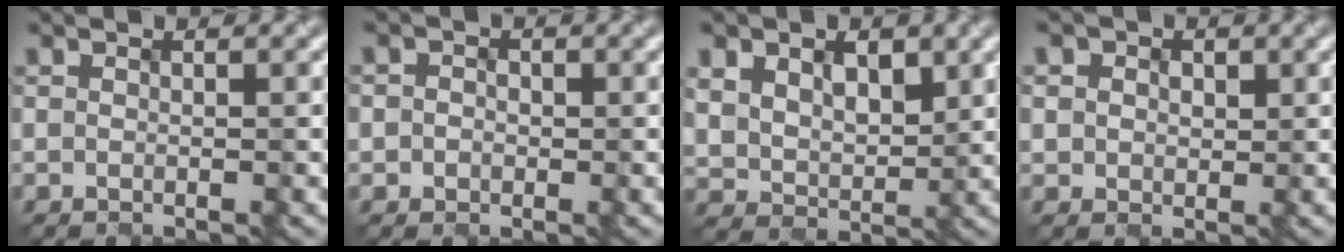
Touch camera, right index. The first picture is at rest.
{"total": 1.7, "force": [-0.2, 1.6, 0.5], "torque": [-0.006, 0.003, -0.010]}
{"total": 6.0, "force": [1.8, 4.5, 3.5], "torque": [-0.080, 0.003, 0.028]}
{"total": 2.9, "force": [1.2, 2.5, 1.0], "torque": [-0.035, 0.005, 0.020]}